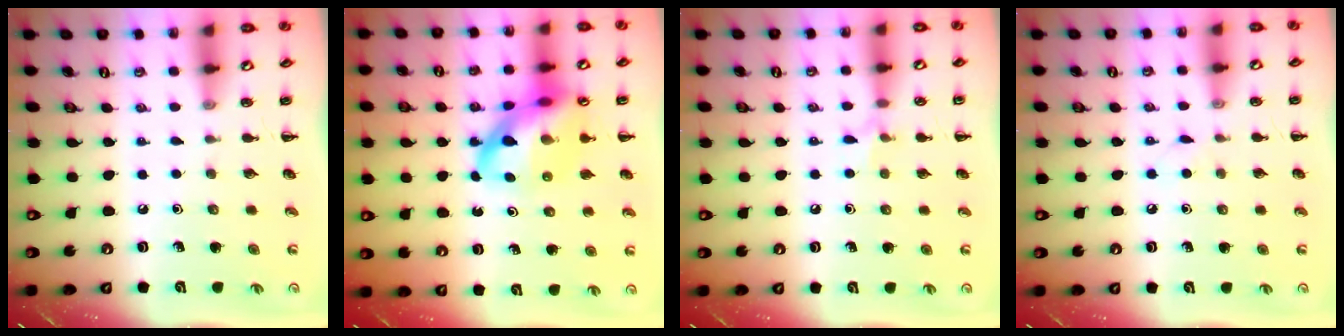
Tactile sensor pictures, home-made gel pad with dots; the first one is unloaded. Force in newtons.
{"total": 16.7, "press": 16.3, "slide": 3.8}
{"total": 5.4, "press": 5.1, "slide": 1.7}
{"total": 2.9, "press": 2.8, "slide": 0.9}